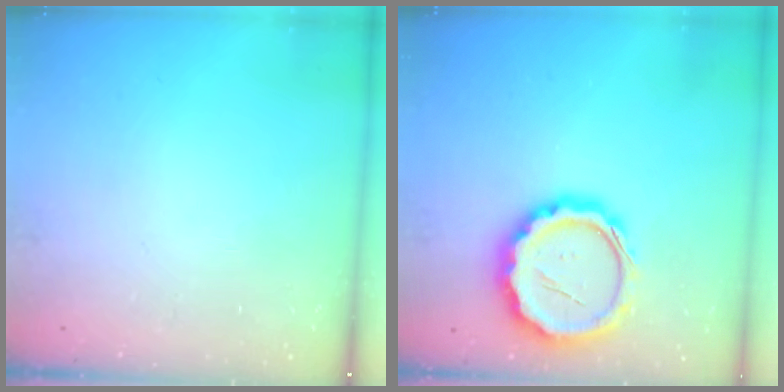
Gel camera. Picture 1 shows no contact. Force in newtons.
{"total": 16.6, "press": 16.4, "slide": 2.5}